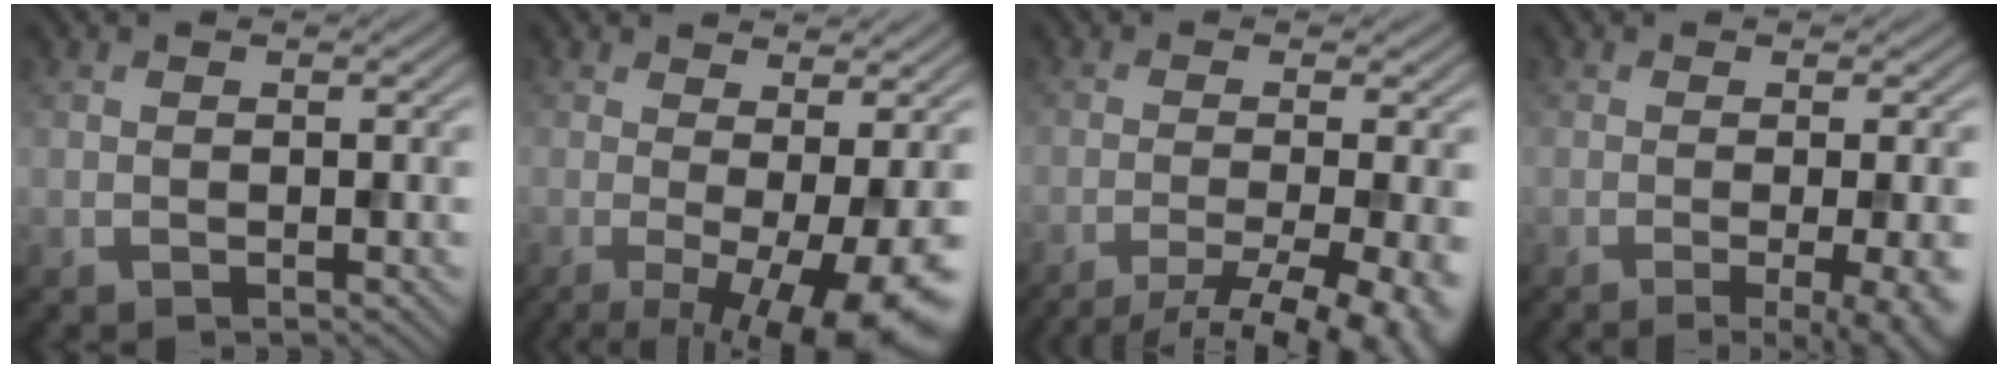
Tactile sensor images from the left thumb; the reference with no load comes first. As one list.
[{"total": 10.4, "force": [-2.5, 2.7, 9.8], "torque": [-0.129, -0.006, -0.028]}, {"total": 9.5, "force": [-5.5, 2.1, 7.5], "torque": [-0.109, -0.013, -0.070]}, {"total": 7.2, "force": [-1.8, 2.0, 6.7], "torque": [-0.082, -0.008, -0.015]}]